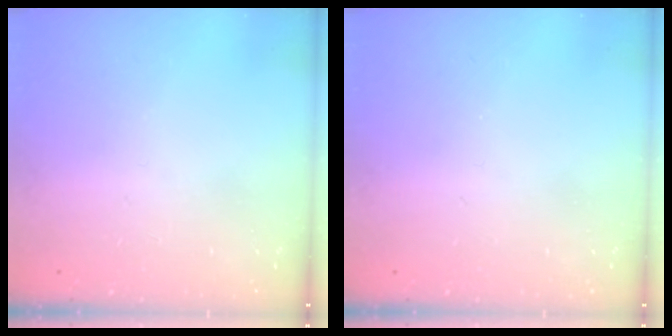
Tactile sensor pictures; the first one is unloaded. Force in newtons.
{"total": 0.0}